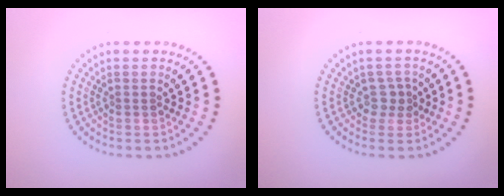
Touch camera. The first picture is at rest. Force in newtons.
{"total": 1.4, "press": 1.1, "slide": 0.9}